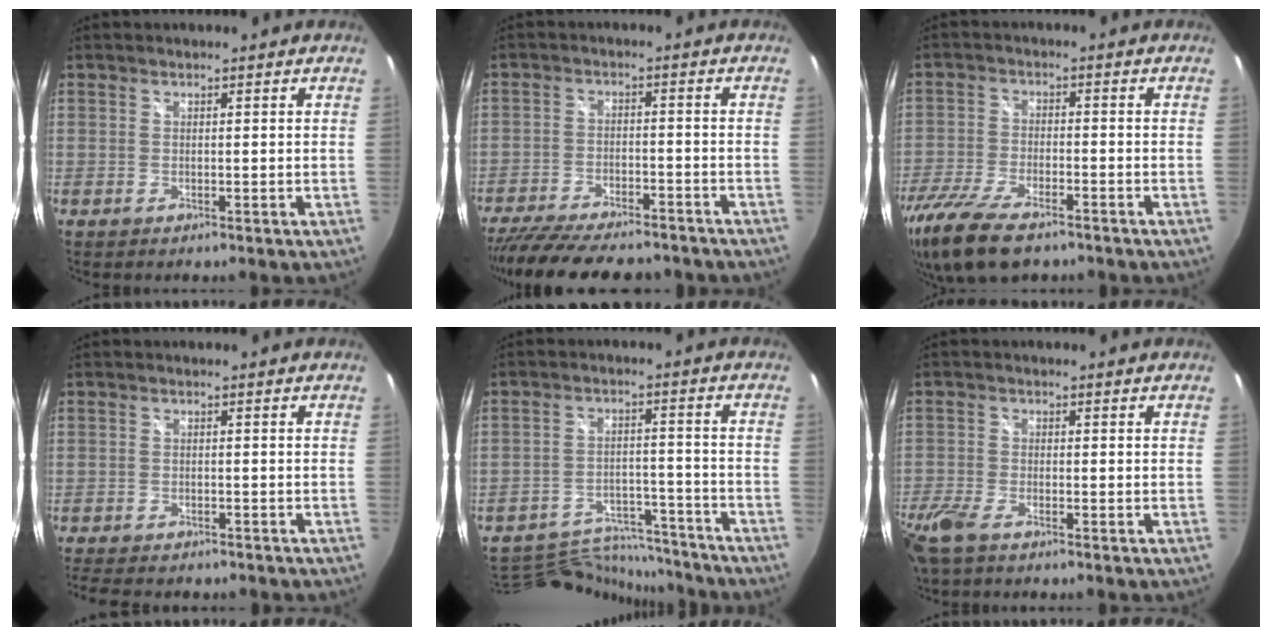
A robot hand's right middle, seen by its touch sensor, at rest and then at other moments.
{"total": 18.6, "force": [-15.6, 5.2, 8.6], "torque": [-0.178, -0.027, -0.232]}
{"total": 15.1, "force": [-10.9, 5.5, 8.9], "torque": [-0.210, -0.047, -0.200]}
{"total": 9.1, "force": [-7.7, 2.7, 3.9], "torque": [-0.092, -0.022, -0.117]}
{"total": 17.4, "force": [-16.2, 4.7, 4.5], "torque": [-0.099, 0.016, -0.230]}
{"total": 7.8, "force": [-5.5, 2.8, 4.7], "torque": [-0.129, -0.026, -0.110]}